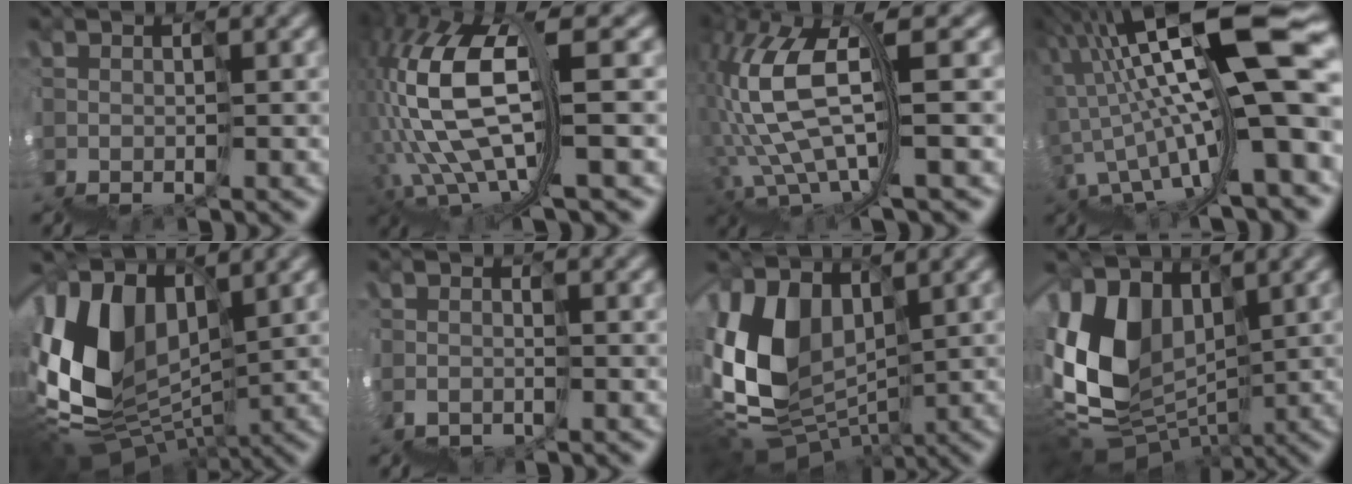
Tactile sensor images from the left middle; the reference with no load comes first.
{"total": 8.5, "force": [2.6, 3.0, 7.4], "torque": [-0.166, 0.027, 0.042]}
{"total": 5.8, "force": [1.7, 1.8, 5.3], "torque": [-0.122, 0.027, 0.019]}
{"total": 13.1, "force": [2.3, 2.6, 12.7], "torque": [-0.194, 0.037, 0.034]}
{"total": 7.9, "force": [4.7, 4.9, 4.1], "torque": [-0.106, 0.028, 0.082]}
{"total": 1.8, "force": [-1.0, 1.5, -0.1], "torque": [0.005, 0.007, -0.012]}
{"total": 6.0, "force": [3.3, 4.0, 3.0], "torque": [-0.089, 0.017, 0.058]}
{"total": 6.1, "force": [3.7, 4.2, 2.5], "torque": [-0.067, 0.019, 0.064]}